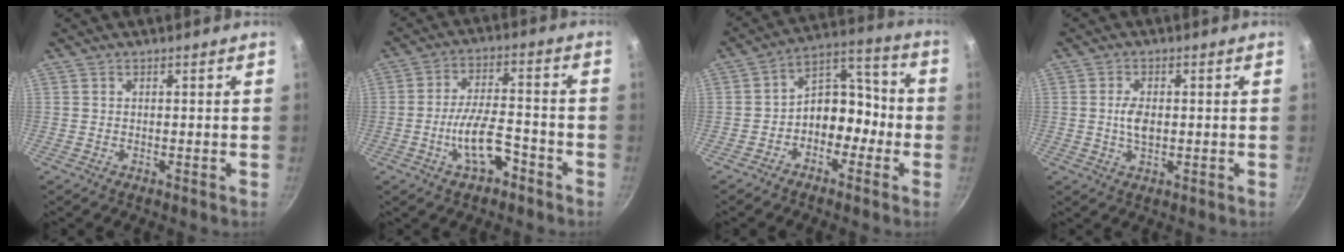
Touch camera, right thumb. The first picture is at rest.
{"total": 9.0, "force": [-4.1, 3.9, 7.0], "torque": [-0.125, 0.036, -0.071]}
{"total": 10.9, "force": [-2.7, 7.5, 7.4], "torque": [-0.075, 0.050, -0.059]}
{"total": 4.0, "force": [0.0, 2.2, 3.3], "torque": [-0.063, 0.001, 0.000]}